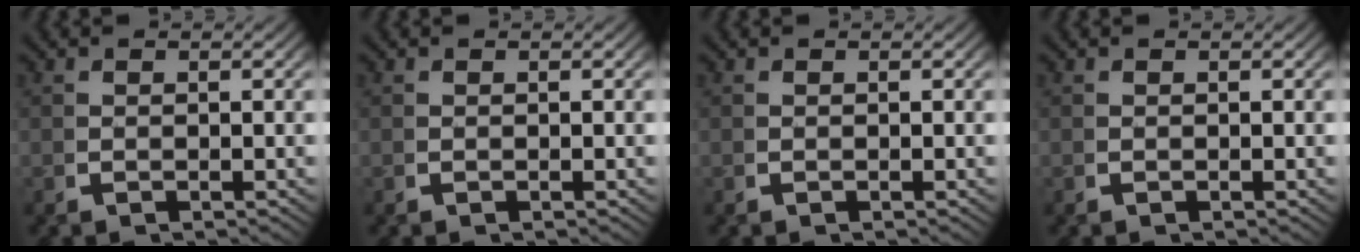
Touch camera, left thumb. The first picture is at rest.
{"total": 0.0}
{"total": 0.0}
{"total": 0.0}